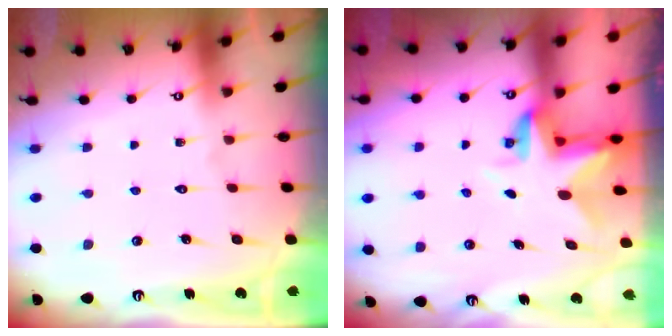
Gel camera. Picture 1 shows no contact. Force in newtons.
{"total": 4.3, "press": 4.3, "slide": 0.2}